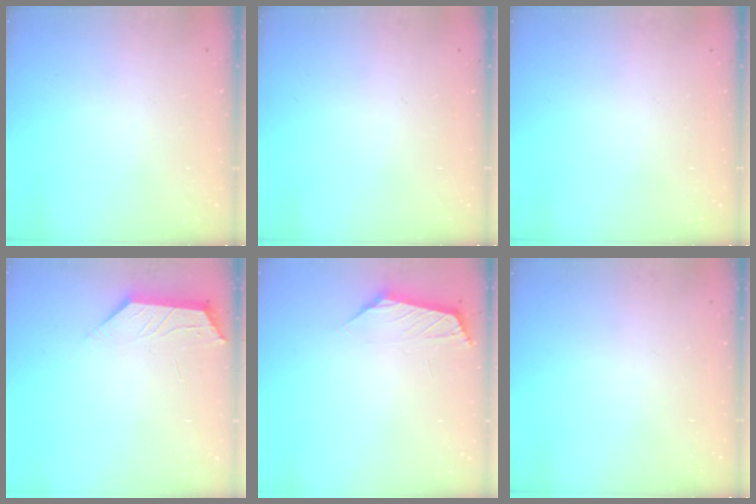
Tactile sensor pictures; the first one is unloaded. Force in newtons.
{"total": 0.0}
{"total": 0.0}
{"total": 2.0, "press": 2.0, "slide": 0.4}
{"total": 0.8, "press": 0.6, "slide": 0.4}
{"total": 0.0}